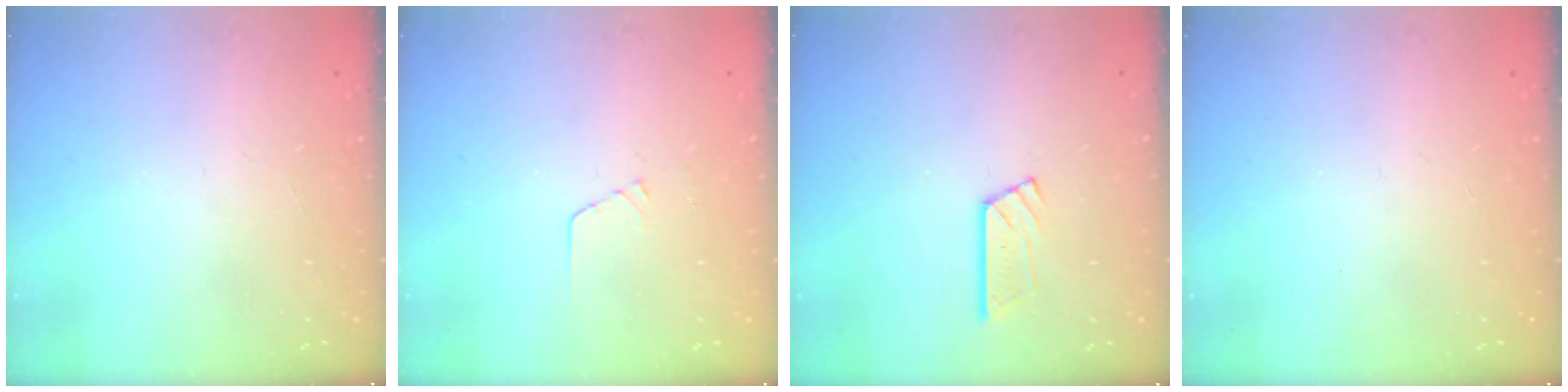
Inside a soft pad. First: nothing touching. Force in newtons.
{"total": 3.2, "press": 3.2, "slide": 0.3}
{"total": 6.0, "press": 6.0, "slide": 0.5}
{"total": 0.0}